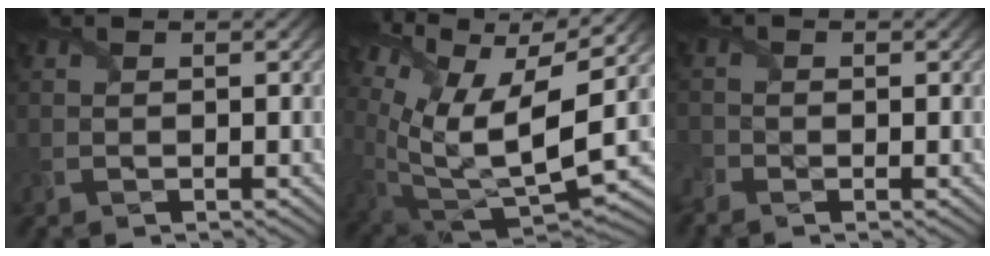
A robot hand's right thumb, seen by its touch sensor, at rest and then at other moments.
{"total": 14.6, "force": [5.1, 5.9, 12.3], "torque": [-0.265, 0.002, 0.092]}
{"total": 1.9, "force": [-1.5, 0.7, 0.8], "torque": [-0.025, -0.013, -0.039]}